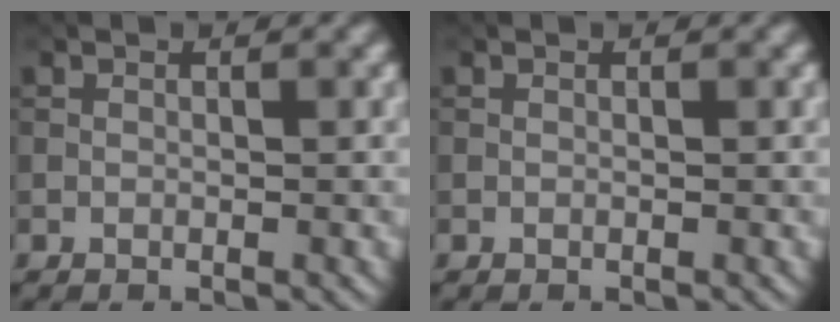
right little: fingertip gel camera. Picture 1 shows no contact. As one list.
[{"total": 0.0}]